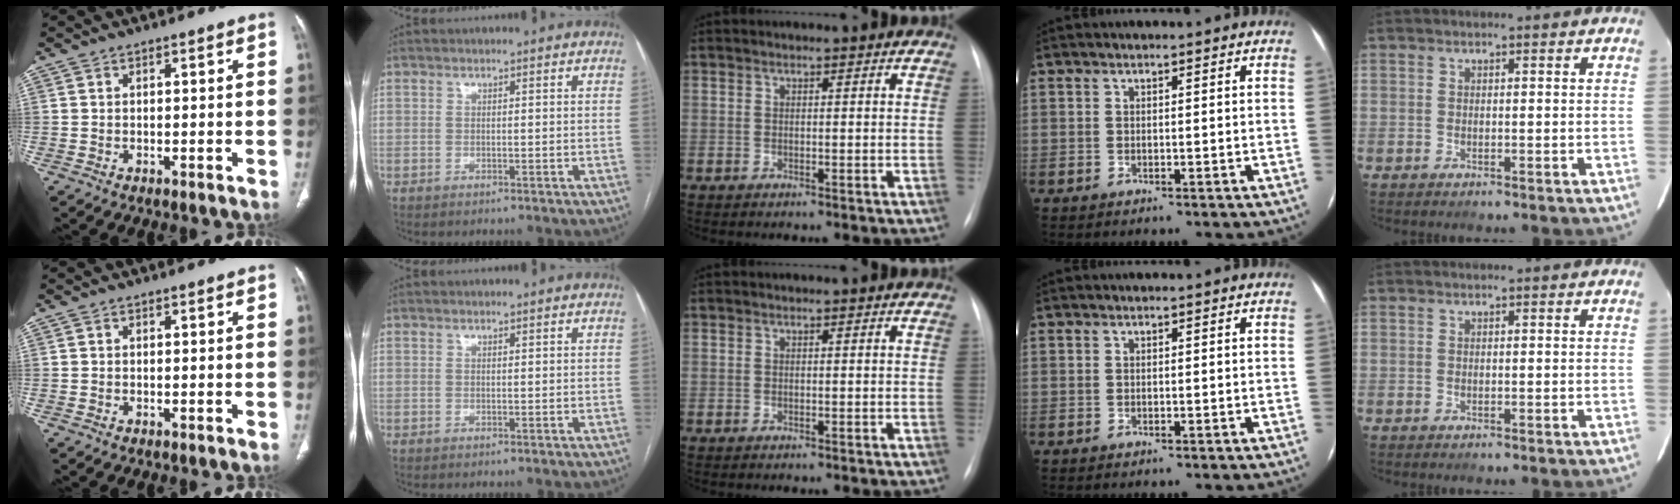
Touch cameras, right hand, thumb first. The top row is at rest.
{}